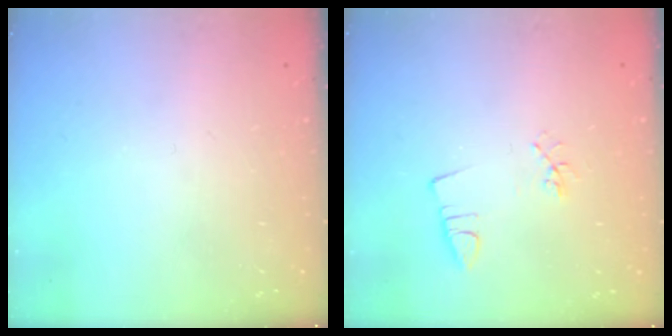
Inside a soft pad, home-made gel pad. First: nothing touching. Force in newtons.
{"total": 2.6, "press": 2.3, "slide": 1.3}